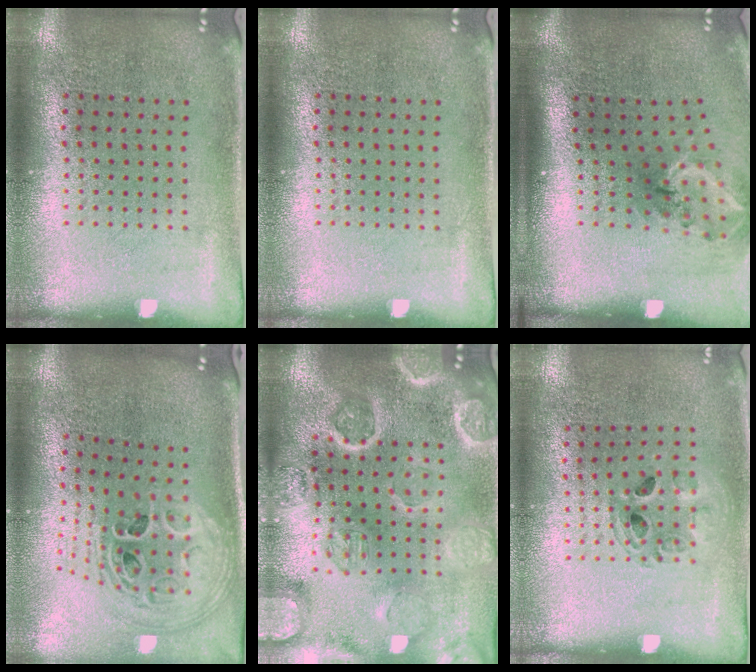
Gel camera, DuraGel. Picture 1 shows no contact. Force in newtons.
{"total": 0.0}
{"total": 2.0, "press": 1.3, "slide": 1.5}
{"total": 2.8, "press": 2.0, "slide": 2.0}
{"total": 4.4, "press": 4.0, "slide": 1.9}
{"total": 1.0, "press": 1.0, "slide": 0.1}